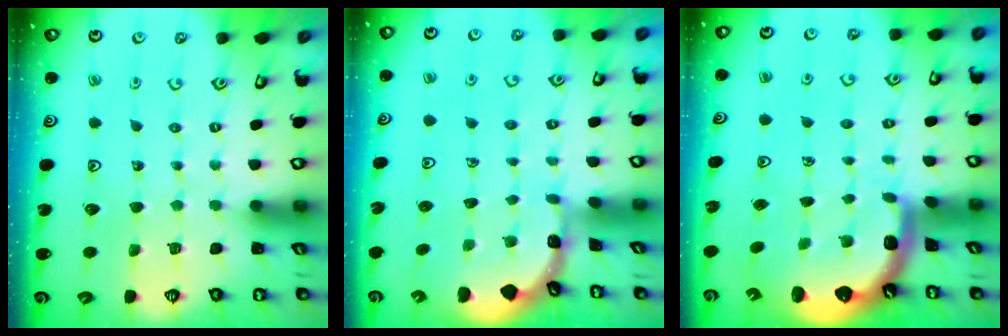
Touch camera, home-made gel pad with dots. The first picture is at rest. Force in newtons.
{"total": 0.7, "press": 0.6, "slide": 0.2}
{"total": 3.4, "press": 2.5, "slide": 2.3}